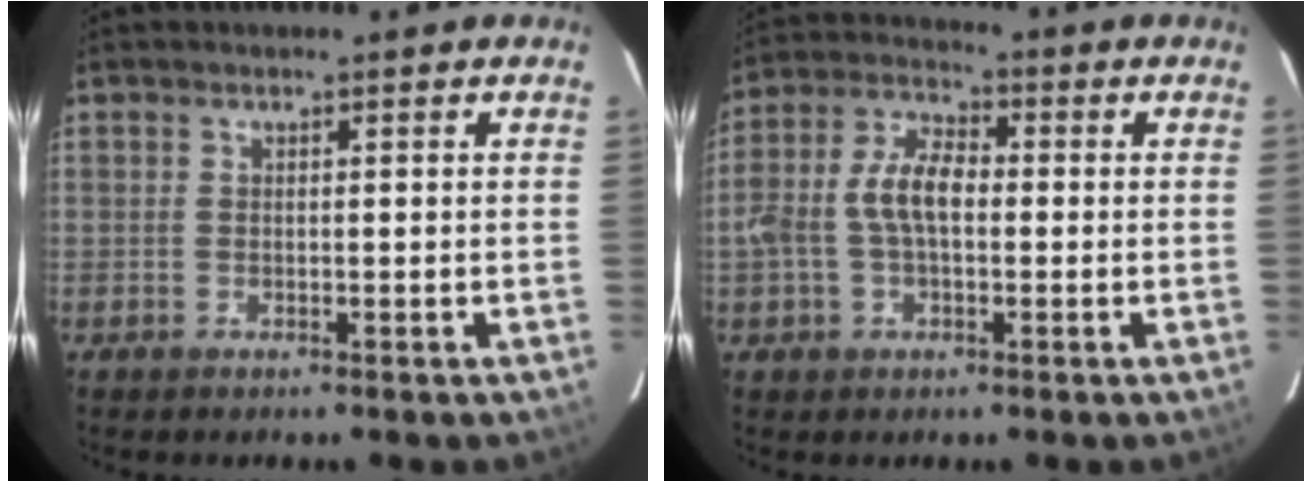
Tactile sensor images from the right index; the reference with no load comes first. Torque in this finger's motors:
{"motor_torque": [0.51, -0.29, 0.36, 0.12]}